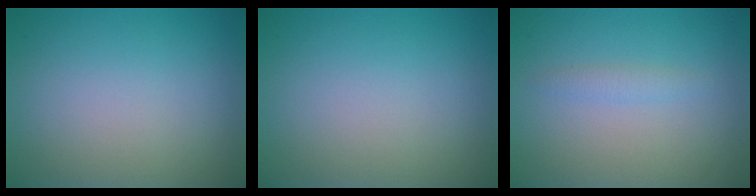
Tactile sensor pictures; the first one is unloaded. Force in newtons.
{"total": 0.0}
{"total": 1.0, "press": 1.0, "slide": 0.0}